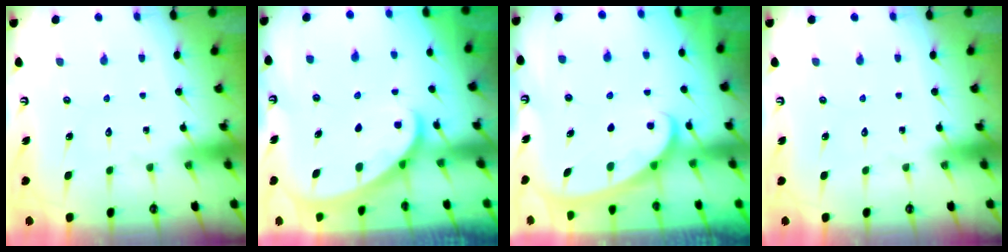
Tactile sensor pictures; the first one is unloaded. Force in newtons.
{"total": 1.7, "press": 1.7, "slide": 0.1}
{"total": 2.2, "press": 2.2, "slide": 0.4}
{"total": 0.0}